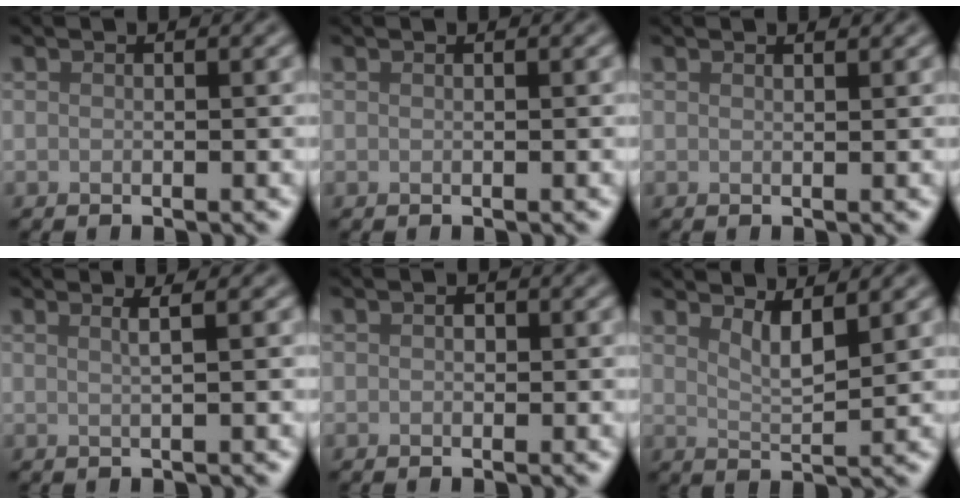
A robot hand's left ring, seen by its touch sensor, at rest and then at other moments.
{"total": 0.0}
{"total": 0.5, "force": [0.5, 0.1, 0.2], "torque": [-0.002, -0.001, 0.009]}
{"total": 1.9, "force": [0.8, 0.7, 1.6], "torque": [-0.014, 0.003, -0.007]}
{"total": 0.6, "force": [0.0, 0.5, 0.3], "torque": [-0.003, -0.003, -0.002]}
{"total": 2.8, "force": [1.9, 0.7, 1.9], "torque": [-0.028, -0.008, 0.035]}